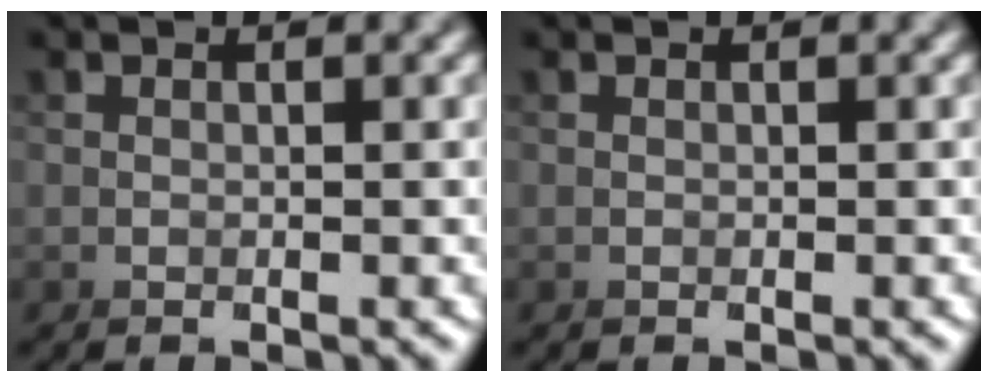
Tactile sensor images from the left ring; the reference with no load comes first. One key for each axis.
{"total": 0.0}